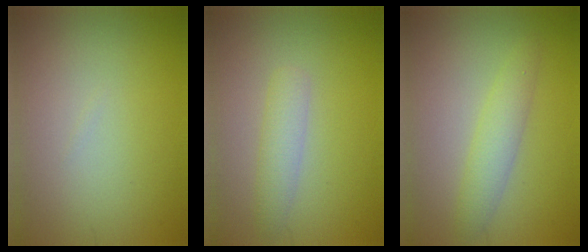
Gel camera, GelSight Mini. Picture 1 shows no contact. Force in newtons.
{"total": 2.2, "press": 2.2, "slide": 0.1}
{"total": 2.5, "press": 2.5, "slide": 0.1}